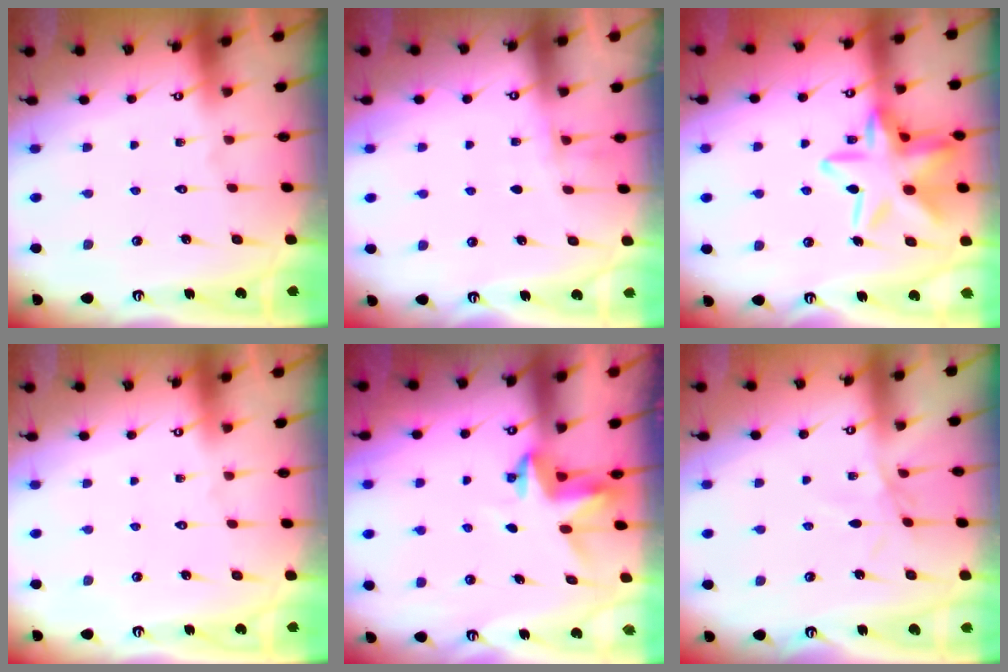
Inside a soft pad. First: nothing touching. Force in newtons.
{"total": 3.7, "press": 3.4, "slide": 1.3}
{"total": 19.2, "press": 19.2, "slide": 1.5}
{"total": 0.0}
{"total": 3.8, "press": 3.8, "slide": 0.3}
{"total": 2.5, "press": 2.5, "slide": 0.6}